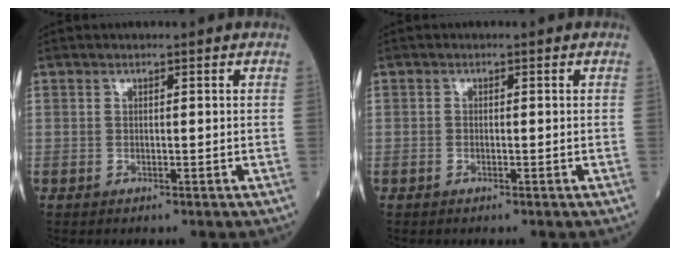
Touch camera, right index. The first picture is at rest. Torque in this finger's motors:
{"motor_torque": [0.05, -0.05, 0.03, 0.00]}